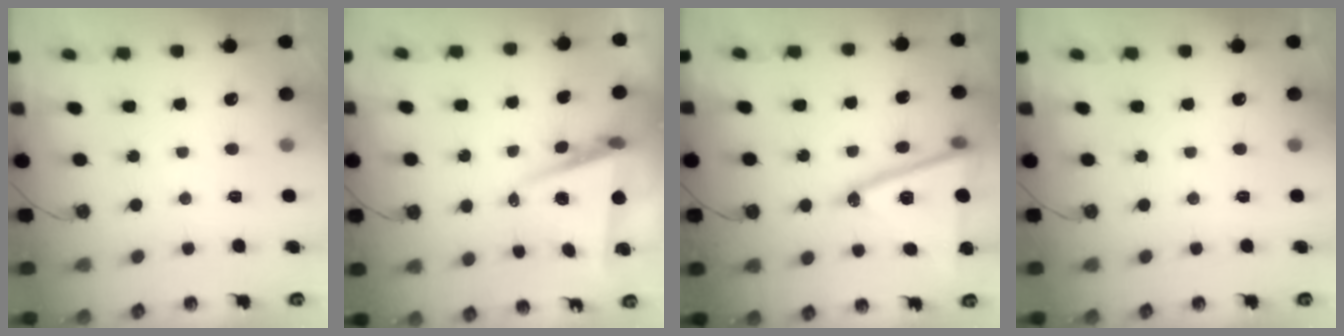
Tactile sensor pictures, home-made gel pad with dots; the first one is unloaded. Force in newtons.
{"total": 6.9, "press": 5.5, "slide": 4.1}
{"total": 18.9, "press": 18.5, "slide": 3.5}
{"total": 0.0}